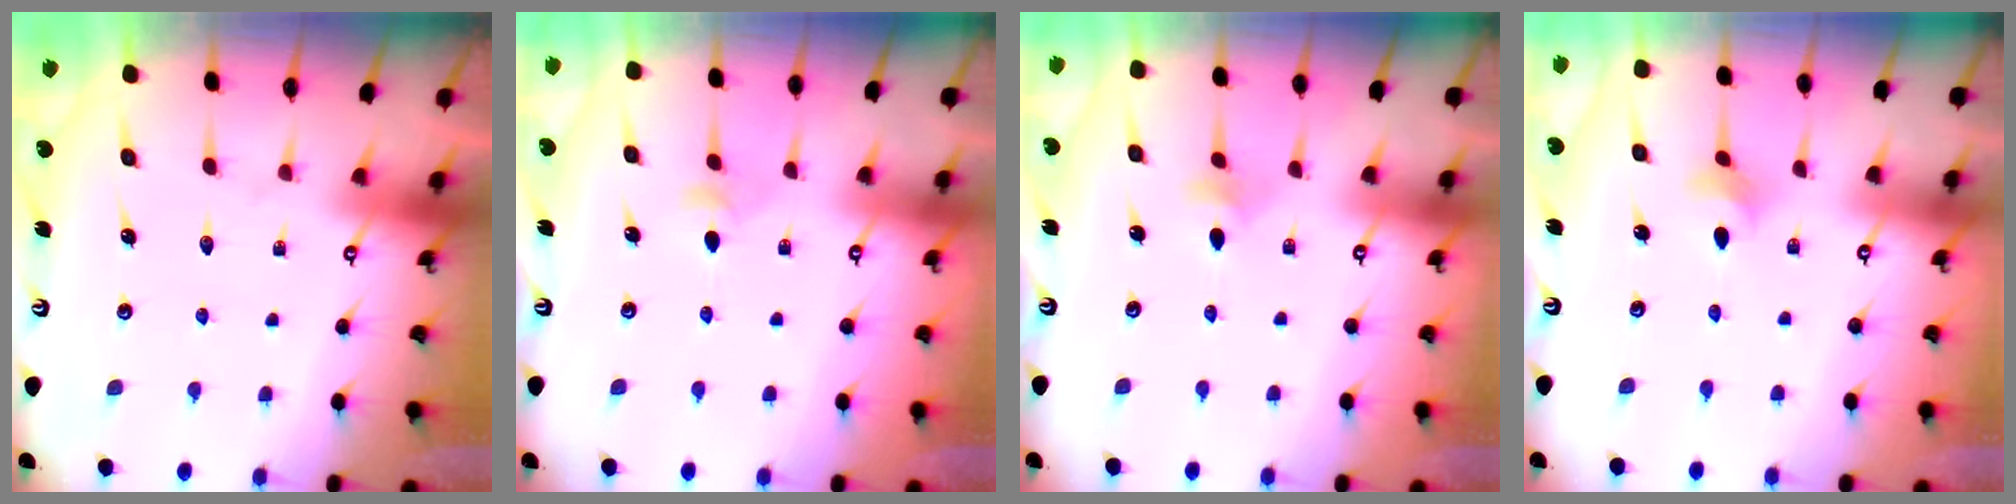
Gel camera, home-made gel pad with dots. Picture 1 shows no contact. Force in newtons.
{"total": 4.2, "press": 4.1, "slide": 0.9}
{"total": 2.7, "press": 2.6, "slide": 0.5}
{"total": 1.9, "press": 1.9, "slide": 0.4}